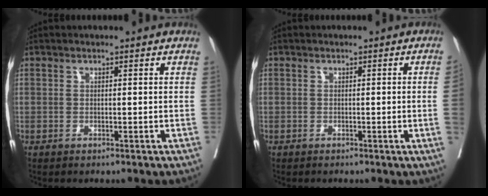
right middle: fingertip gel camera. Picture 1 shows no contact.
{"total": 1.8, "force": [-0.3, -0.8, 1.6], "torque": [-0.019, -0.002, -0.001]}